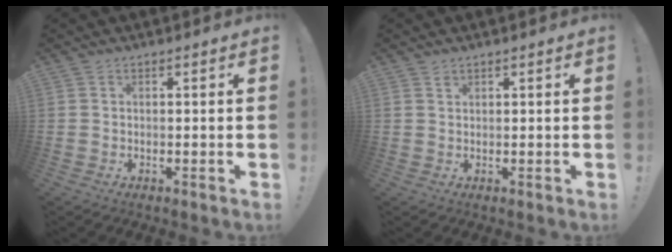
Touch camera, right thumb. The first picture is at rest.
{"total": 0.9, "force": [0.8, 0.4, 0.2], "torque": [0.001, -0.004, 0.014]}